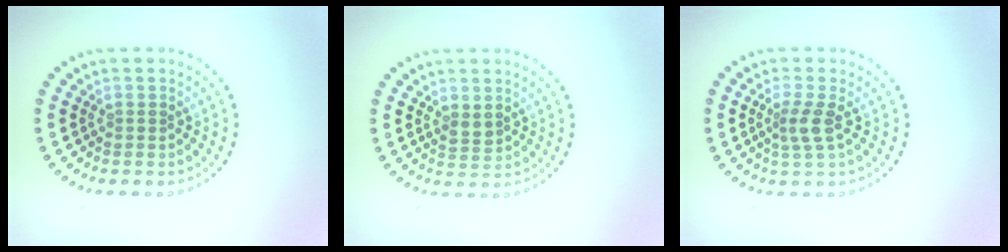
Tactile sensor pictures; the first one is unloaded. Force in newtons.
{"total": 1.2, "press": 1.1, "slide": 0.4}
{"total": 2.1, "press": 1.6, "slide": 1.3}